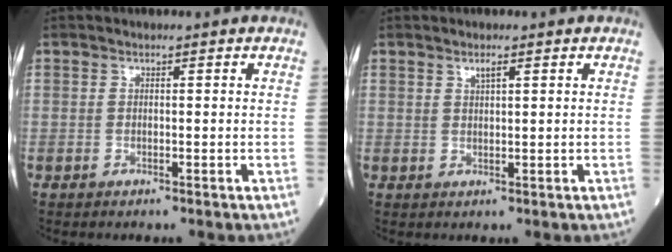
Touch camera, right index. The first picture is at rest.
{"total": 1.3, "force": [0.9, 0.2, 1.0], "torque": [-0.020, 0.000, 0.017]}